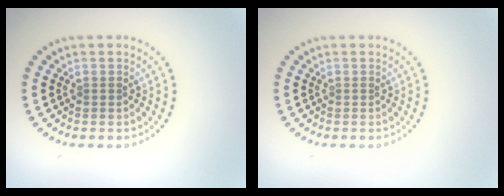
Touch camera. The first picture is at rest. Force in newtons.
{"total": 0.0}